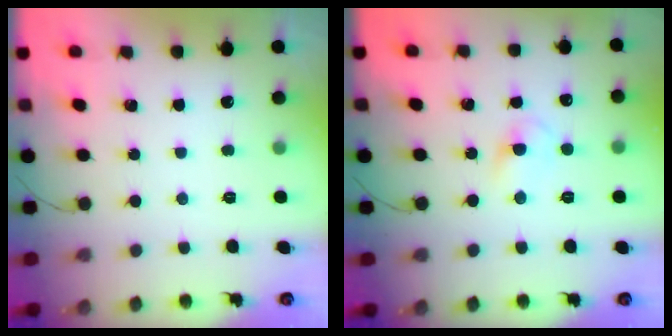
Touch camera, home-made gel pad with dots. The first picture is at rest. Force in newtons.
{"total": 3.3, "press": 3.0, "slide": 1.2}